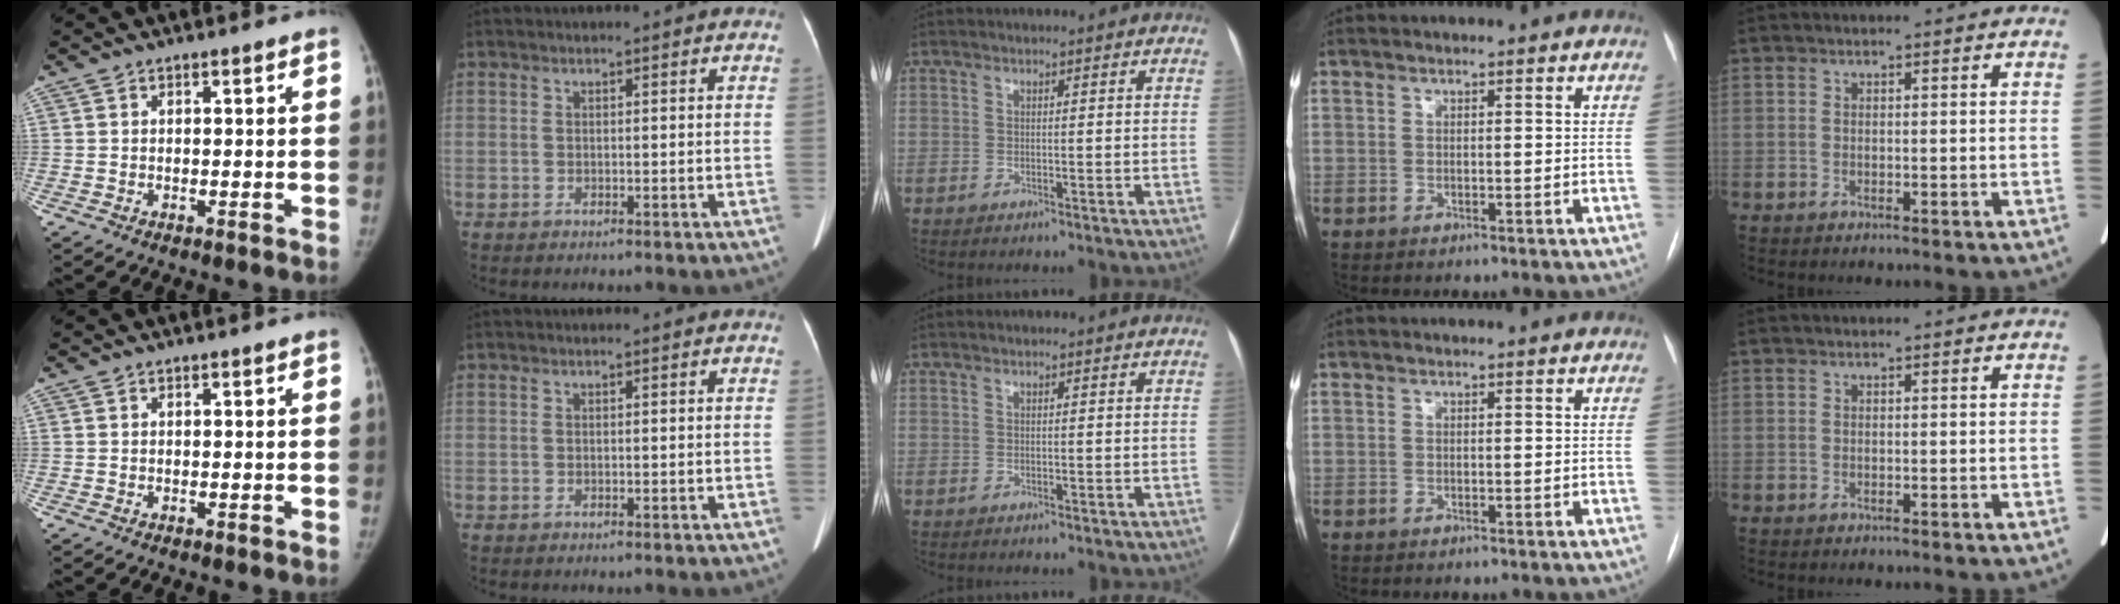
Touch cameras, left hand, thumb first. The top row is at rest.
{}